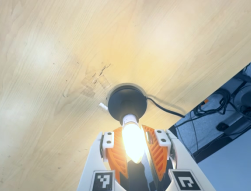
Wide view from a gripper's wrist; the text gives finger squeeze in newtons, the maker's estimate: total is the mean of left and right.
{"total": 14.1, "left": 13.2, "right": 15.1}